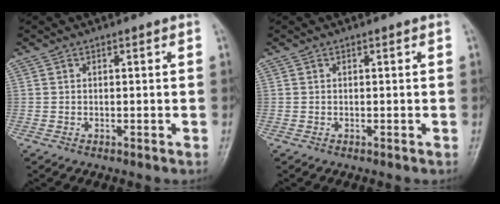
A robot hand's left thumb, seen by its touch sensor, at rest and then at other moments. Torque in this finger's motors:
{"motor_torque": [-0.01, 0.01, -0.01, -0.01, 0.00]}